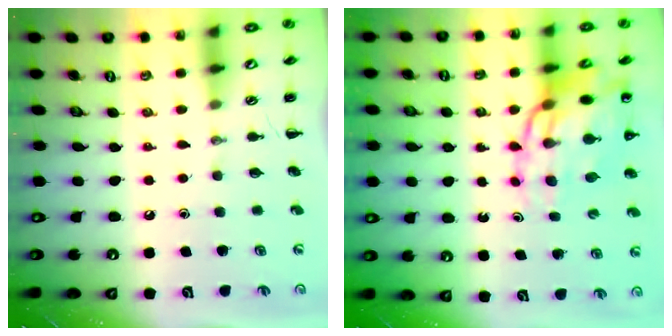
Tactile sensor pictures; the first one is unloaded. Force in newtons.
{"total": 14.6, "press": 14.0, "slide": 4.2}